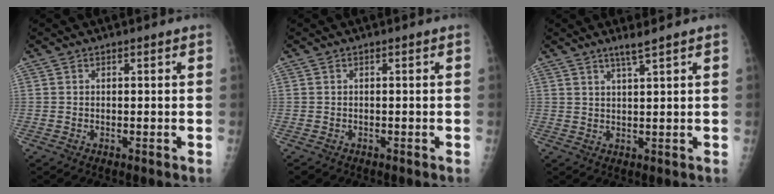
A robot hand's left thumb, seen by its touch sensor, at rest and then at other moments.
{"total": 1.2, "force": [-0.8, 0.9, 0.2], "torque": [-0.010, 0.003, -0.008]}
{"total": 2.9, "force": [2.1, -0.4, 1.9], "torque": [-0.039, -0.015, 0.043]}